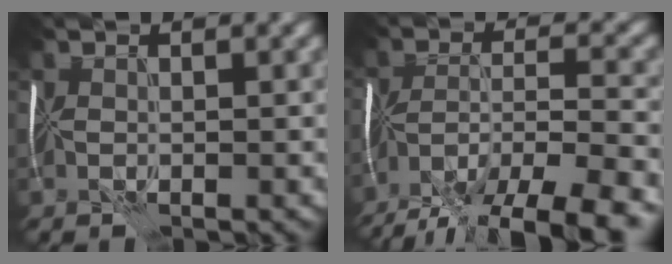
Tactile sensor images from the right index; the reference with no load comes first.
{"total": 13.8, "force": [-10.7, 4.5, 7.4], "torque": [-0.129, -0.017, -0.150]}